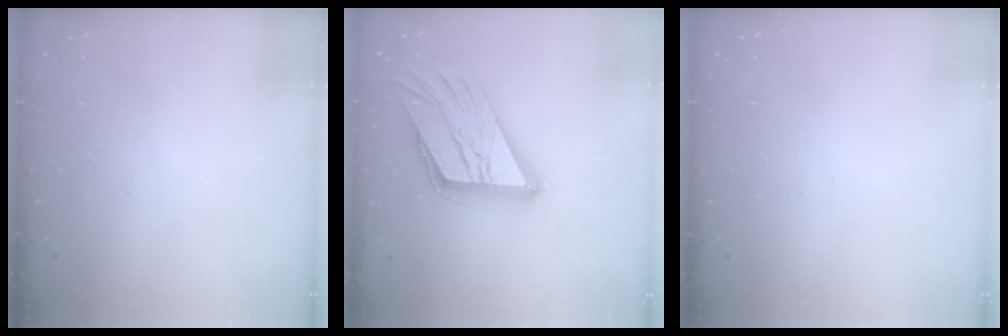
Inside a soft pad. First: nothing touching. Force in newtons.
{"total": 18.6, "press": 18.5, "slide": 2.2}
{"total": 0.0}